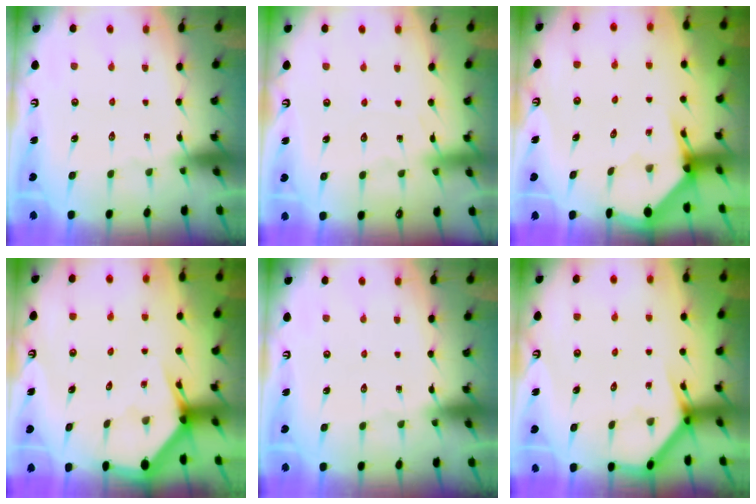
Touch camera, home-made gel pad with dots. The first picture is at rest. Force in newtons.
{"total": 3.7, "press": 3.7, "slide": 0.6}
{"total": 3.0, "press": 3.0, "slide": 0.1}
{"total": 2.8, "press": 2.8, "slide": 0.2}
{"total": 0.0}
{"total": 3.7, "press": 3.7, "slide": 0.3}